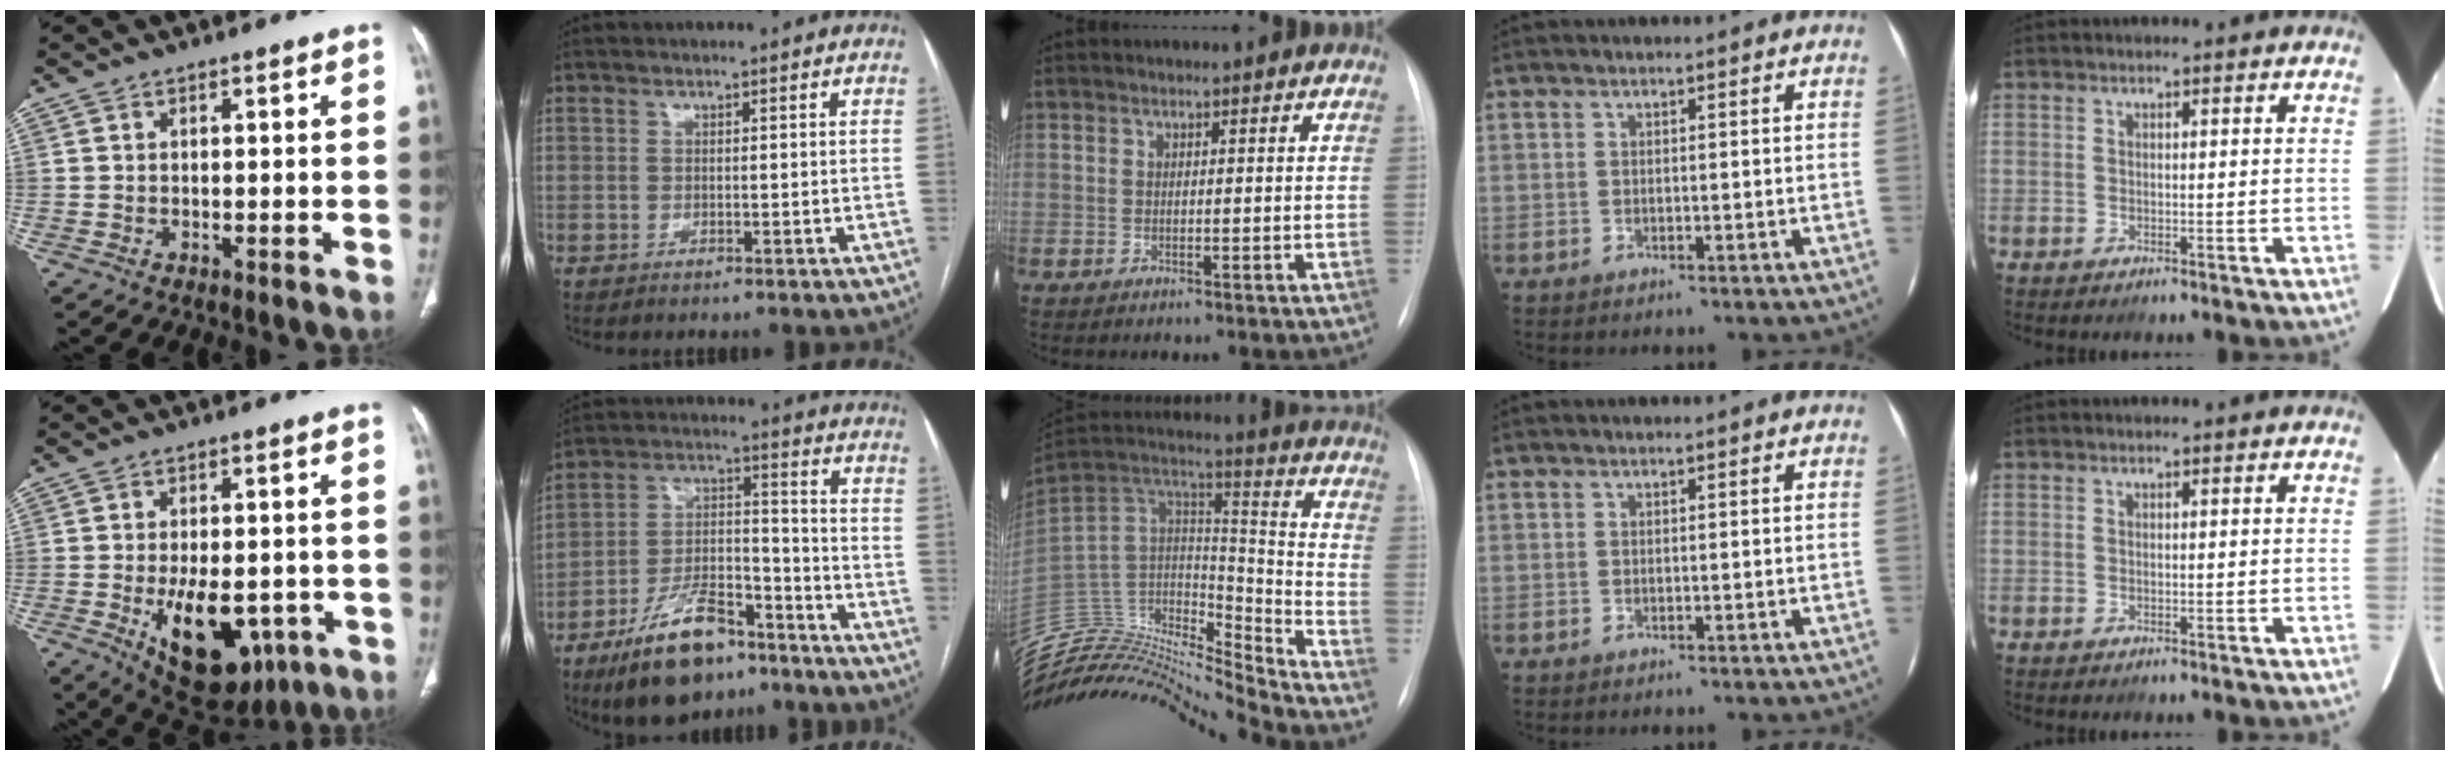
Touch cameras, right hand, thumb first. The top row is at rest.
{"thumb": {"total": 16.3, "force": [-5.5, 9.0, 12.5], "torque": [-0.167, 0.003, -0.058]}, "index": {"total": 15.4, "force": [-10.8, 6.1, 9.2], "torque": [-0.169, 0.015, -0.186]}, "middle": {"total": 24.8, "force": [-24.0, 1.8, 6.2], "torque": [-0.127, 0.037, -0.407]}}